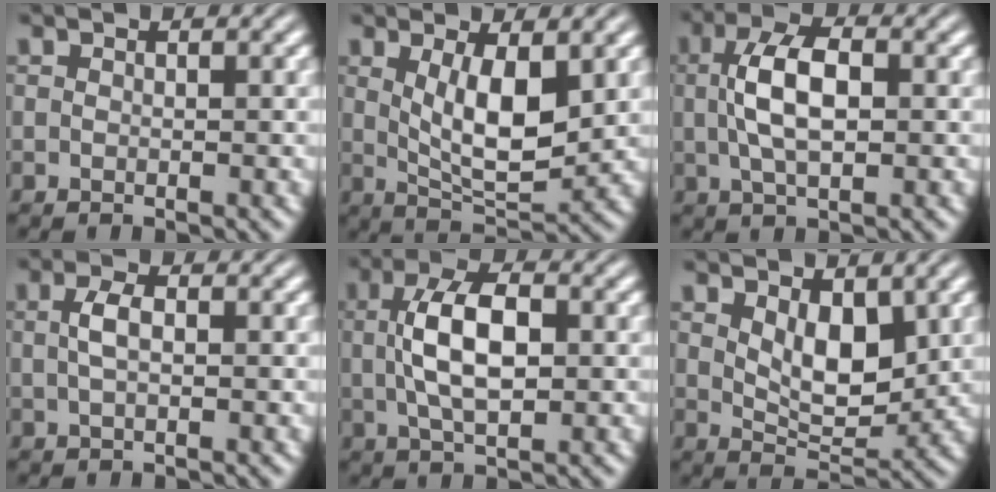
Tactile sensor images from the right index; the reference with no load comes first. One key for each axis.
{"total": 5.8, "fx": 1.2, "fy": 1.6, "fz": 5.5, "tx": -0.087, "ty": -0.023, "tz": 0.033}
{"total": 4.3, "fx": 0.6, "fy": 1.2, "fz": 4.1, "tx": -0.072, "ty": 0.003, "tz": 0.013}
{"total": 1.5, "fx": 0.0, "fy": -0.5, "fz": 1.4, "tx": -0.026, "ty": 0.000, "tz": 0.005}
{"total": 5.0, "fx": 0.6, "fy": 1.6, "fz": 4.7, "tx": -0.080, "ty": 0.001, "tz": 0.016}
{"total": 3.9, "fx": 1.9, "fy": 0.8, "fz": 3.3, "tx": -0.037, "ty": -0.020, "tz": 0.040}